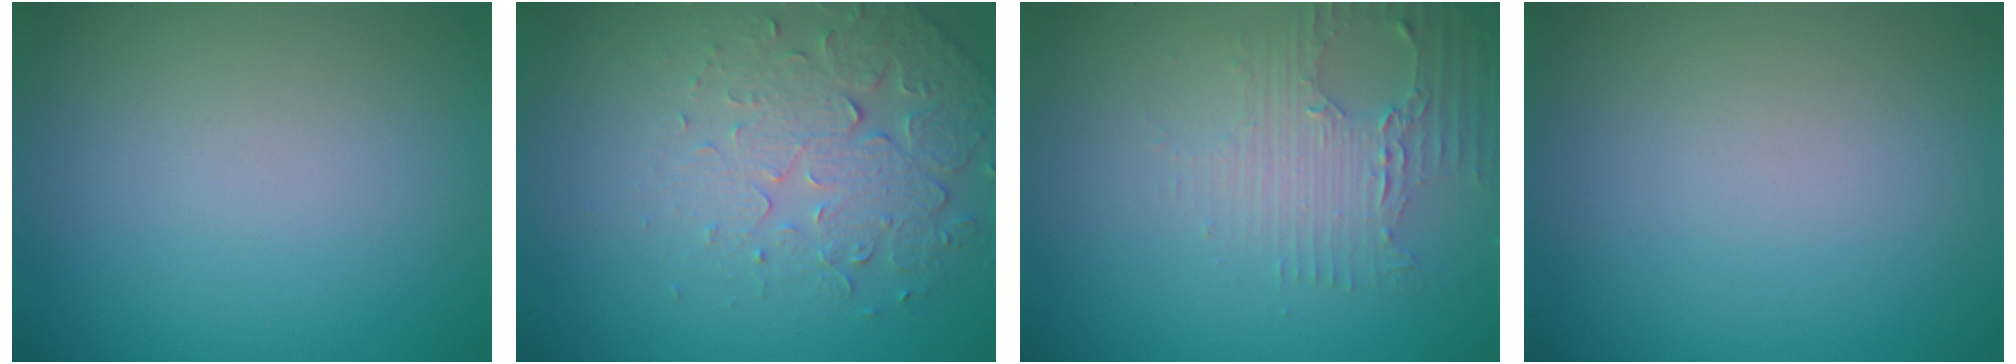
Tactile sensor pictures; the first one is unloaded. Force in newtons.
{"total": 4.9, "press": 3.4, "slide": 3.6}
{"total": 3.0, "press": 2.5, "slide": 1.7}
{"total": 0.0}